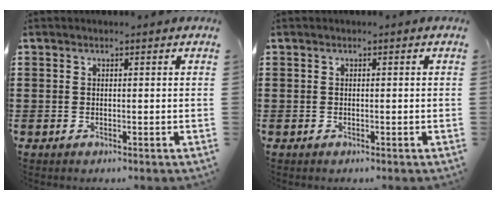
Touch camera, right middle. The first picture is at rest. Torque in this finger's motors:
{"motor_torque": [0.00, 0.00, 0.00, 0.00]}